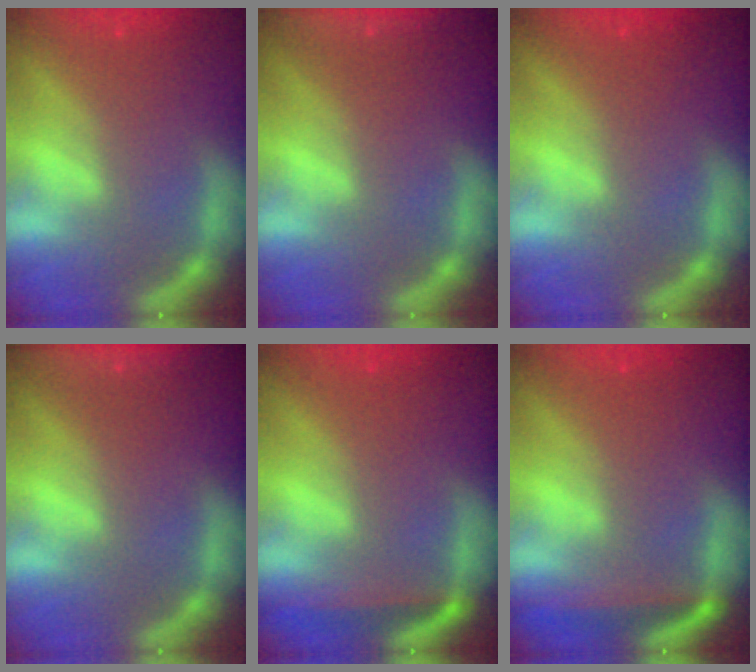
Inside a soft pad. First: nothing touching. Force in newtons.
{"total": 7.5}
{"total": 0.0}
{"total": 6.0}
{"total": 3.0}
{"total": 3.4}